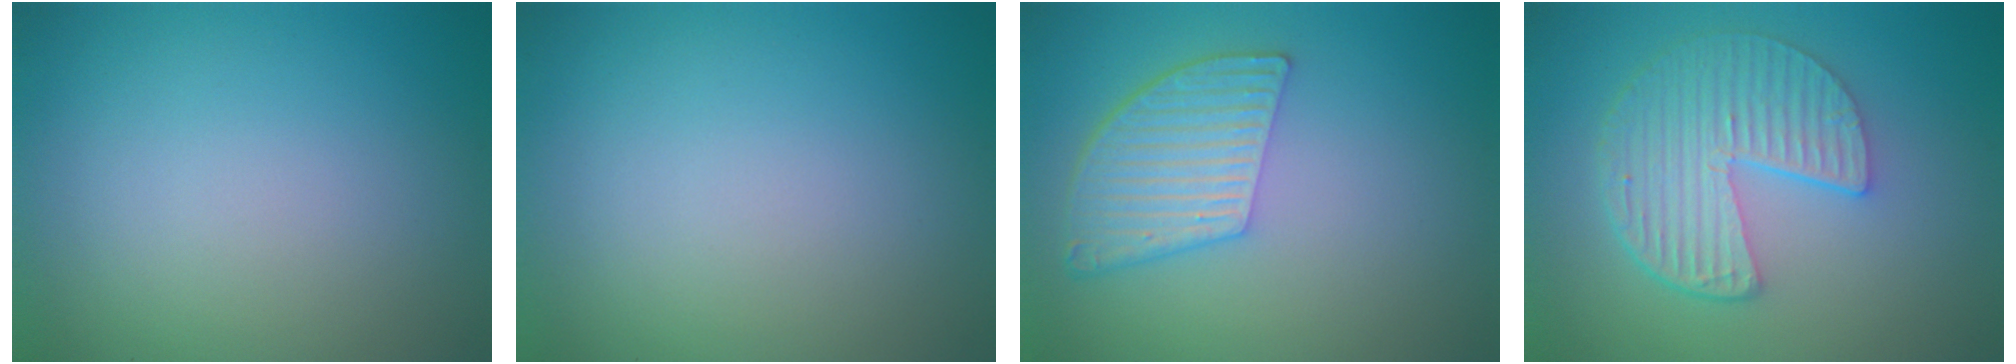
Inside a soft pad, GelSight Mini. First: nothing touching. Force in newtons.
{"total": 0.0}
{"total": 5.3, "press": 4.0, "slide": 3.5}
{"total": 5.8, "press": 4.2, "slide": 4.0}